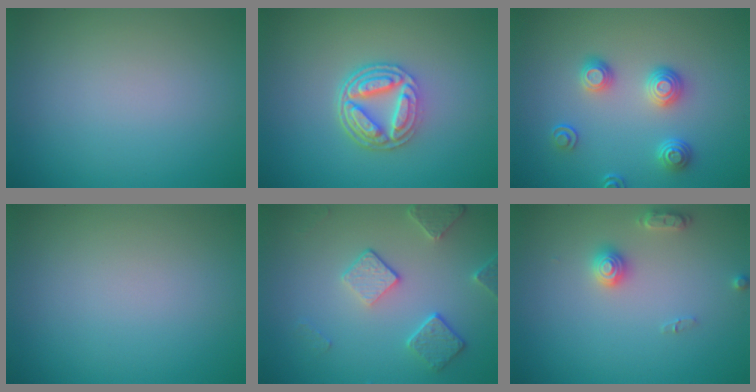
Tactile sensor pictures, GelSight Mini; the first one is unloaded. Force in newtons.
{"total": 5.1, "press": 3.7, "slide": 3.4}
{"total": 3.2, "press": 2.8, "slide": 1.5}
{"total": 0.0}
{"total": 3.9, "press": 3.1, "slide": 2.3}
{"total": 2.2, "press": 2.2, "slide": 0.1}